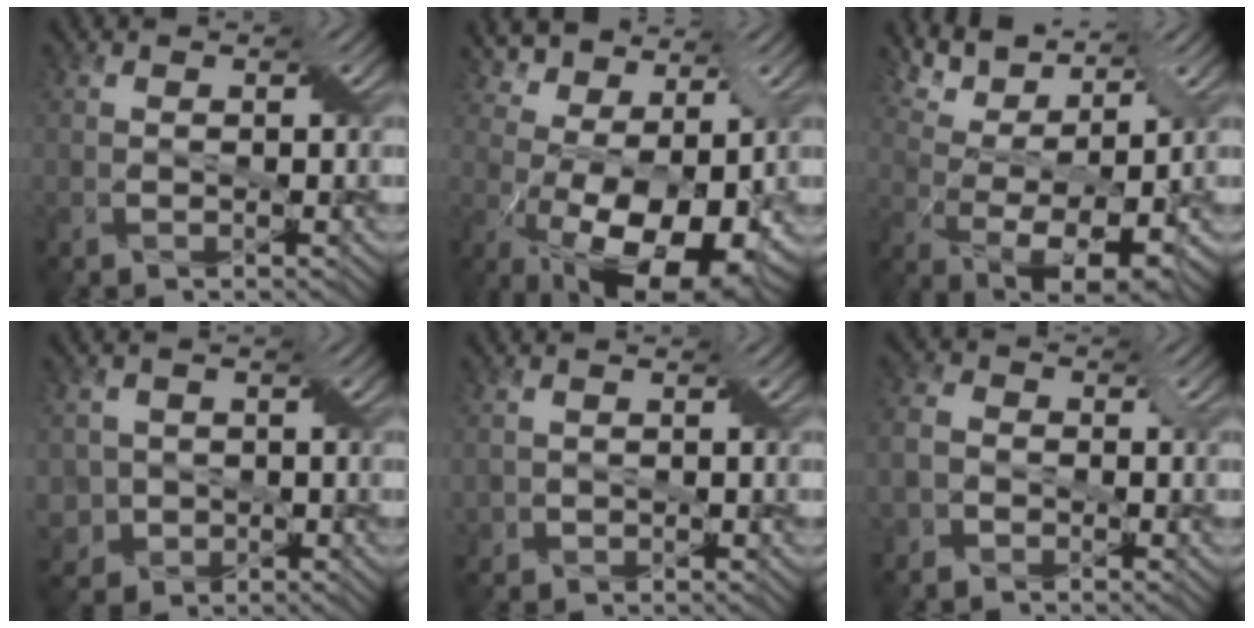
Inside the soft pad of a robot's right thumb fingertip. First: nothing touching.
{"total": 14.0, "force": [2.8, 7.7, 11.3], "torque": [-0.215, -0.010, 0.064]}
{"total": 9.1, "force": [5.3, 3.1, 6.8], "torque": [-0.146, 0.008, 0.104]}
{"total": 4.6, "force": [-1.2, 4.4, 1.0], "torque": [-0.030, -0.004, -0.035]}
{"total": 1.4, "force": [-0.2, 1.4, 0.0], "torque": [-0.005, -0.005, -0.002]}
{"total": 3.9, "force": [-1.9, 2.8, 2.0], "torque": [-0.055, -0.002, -0.050]}